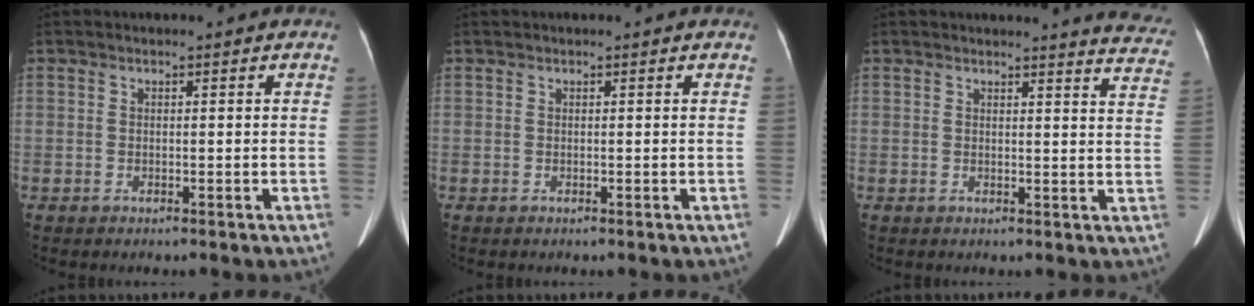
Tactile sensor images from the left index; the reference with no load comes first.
{"total": 0.0}
{"total": 8.8, "force": [8.8, 0.2, 1.2], "torque": [0.008, -0.070, 0.063]}